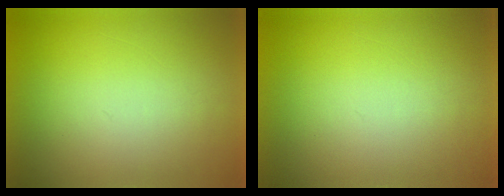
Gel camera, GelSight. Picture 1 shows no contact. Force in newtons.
{"total": 0.0}